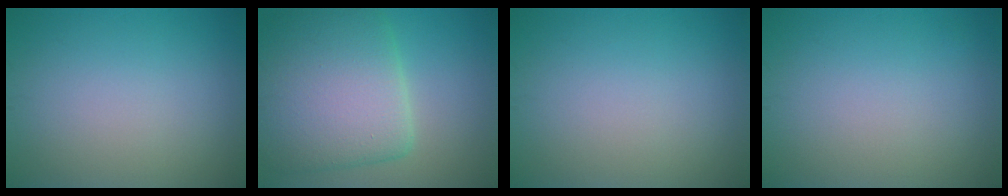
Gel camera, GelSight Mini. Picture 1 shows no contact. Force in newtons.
{"total": 9.7, "press": 9.7, "slide": 0.8}
{"total": 0.0}
{"total": 0.0}